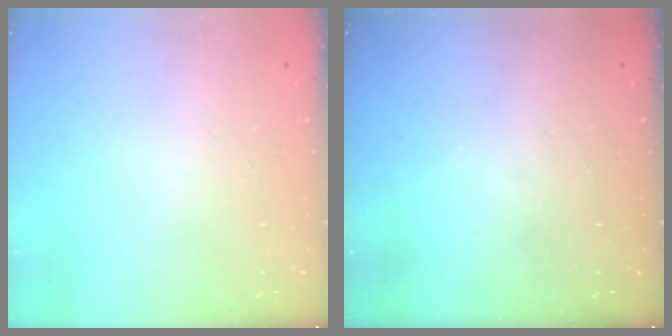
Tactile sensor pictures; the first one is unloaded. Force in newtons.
{"total": 0.0}